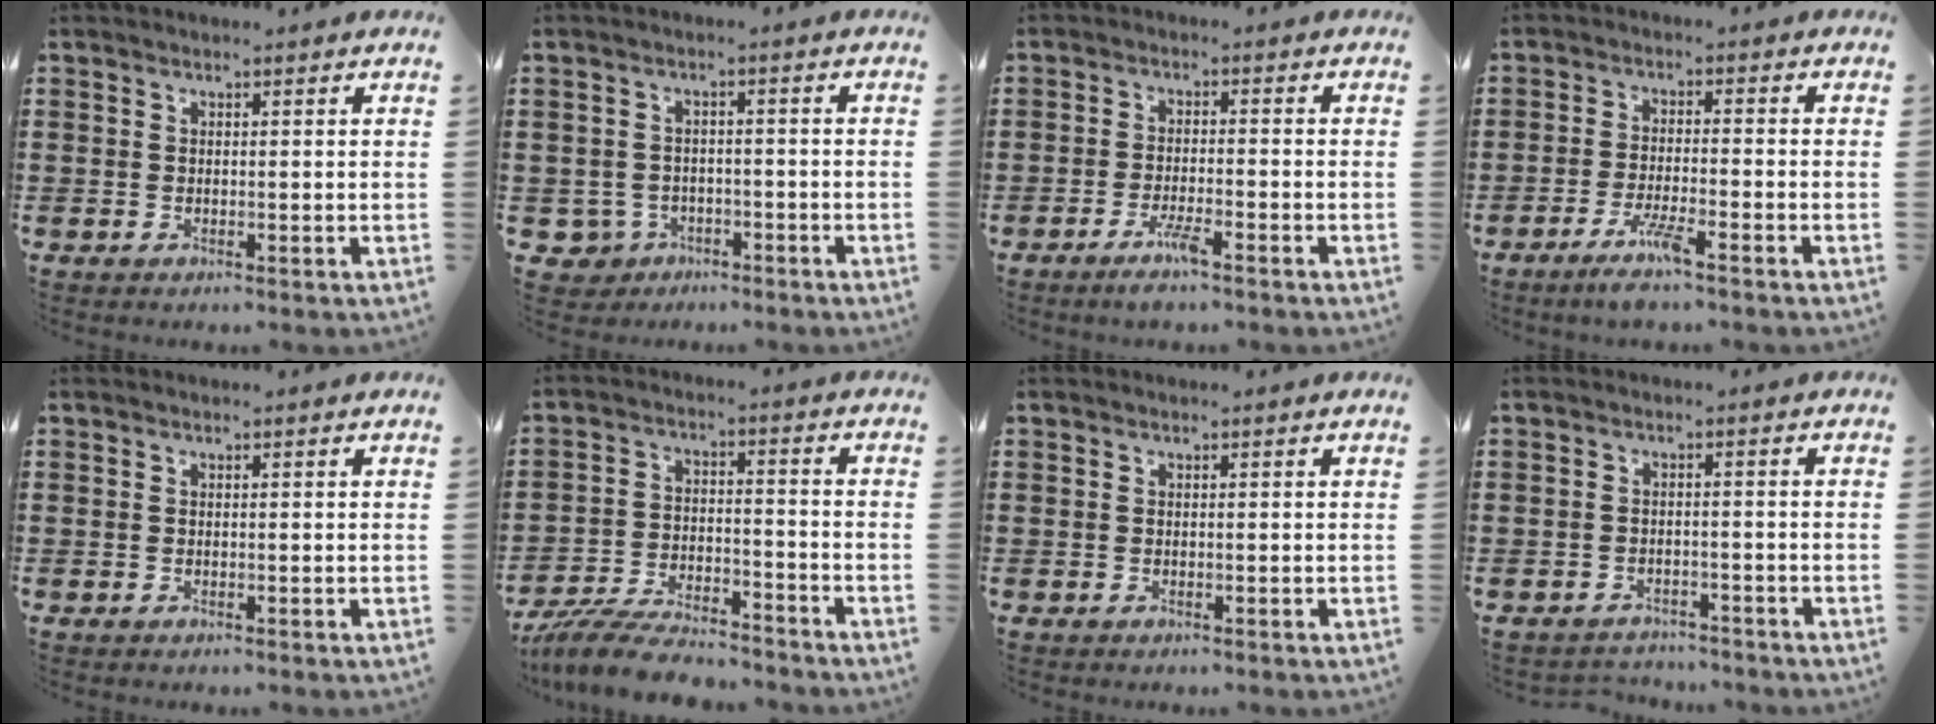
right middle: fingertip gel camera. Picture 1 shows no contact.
{"total": 3.0, "force": [-2.1, 2.0, 0.7], "torque": [-0.037, -0.005, -0.048]}
{"total": 3.7, "force": [-2.4, 0.4, 2.8], "torque": [-0.059, -0.005, -0.045]}
{"total": 4.6, "force": [-3.1, 0.3, 3.4], "torque": [-0.076, -0.009, -0.057]}
{"total": 0.0}
{"total": 8.0, "force": [-7.4, 1.1, 2.7], "torque": [-0.053, 0.009, -0.142]}
{"total": 0.0}
{"total": 2.3, "force": [-2.2, 0.4, -0.3], "torque": [-0.003, -0.002, -0.051]}